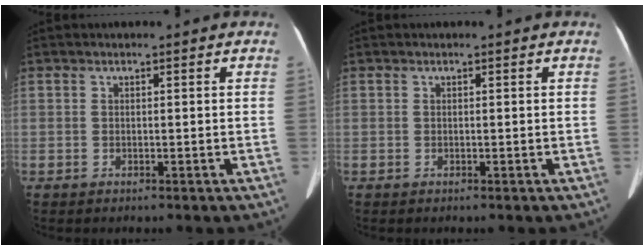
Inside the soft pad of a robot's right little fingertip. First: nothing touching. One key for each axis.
{"total": 0.0}